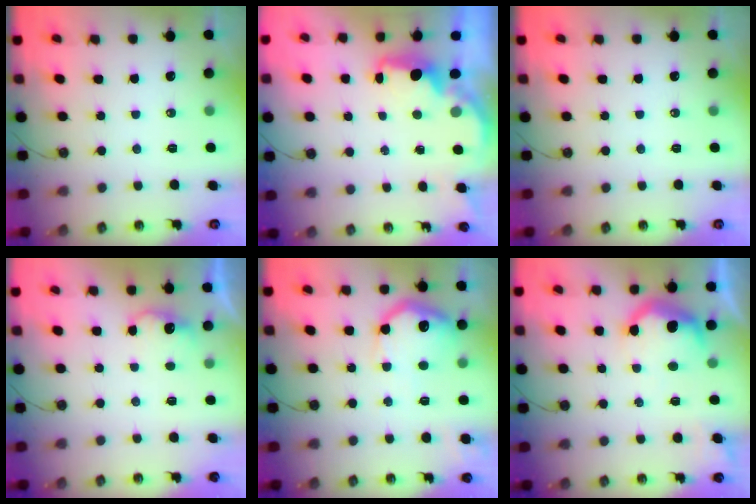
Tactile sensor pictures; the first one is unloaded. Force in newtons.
{"total": 2.8, "press": 2.6, "slide": 0.9}
{"total": 0.0}
{"total": 4.5, "press": 4.4, "slide": 1.0}
{"total": 16.2, "press": 16.2, "slide": 1.2}
{"total": 13.3, "press": 13.2, "slide": 1.1}